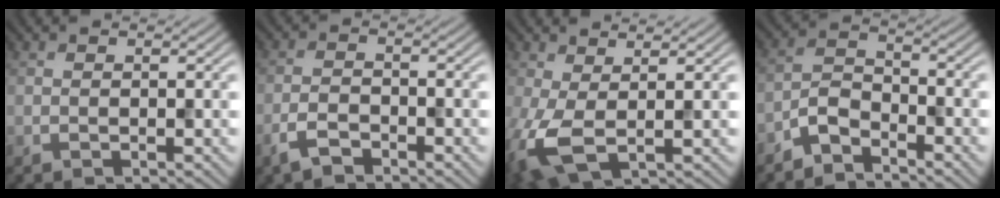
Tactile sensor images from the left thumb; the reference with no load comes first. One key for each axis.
{"total": 3.4, "fx": -2.5, "fy": 1.3, "fz": 1.9, "tx": -0.043, "ty": -0.001, "tz": -0.059}
{"total": 5.7, "fx": -0.1, "fy": 2.5, "fz": 5.1, "tx": -0.131, "ty": -0.004, "tz": -0.004}
{"total": 4.1, "fx": -3.4, "fy": 1.4, "fz": 1.8, "tx": -0.038, "ty": 0.004, "tz": -0.082}